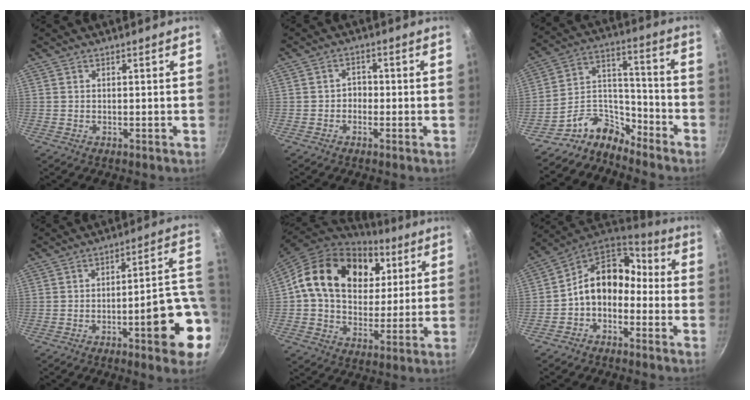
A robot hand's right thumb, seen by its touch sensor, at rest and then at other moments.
{"total": 2.1, "force": [-0.8, 1.8, 0.9], "torque": [0.001, 0.011, -0.017]}
{"total": 10.7, "force": [-9.3, 4.5, 2.7], "torque": [-0.027, 0.107, -0.193]}
{"total": 16.1, "force": [-4.8, 4.6, 14.6], "torque": [-0.154, 0.035, -0.065]}
{"total": 22.2, "force": [7.6, 15.9, 13.5], "torque": [-0.215, -0.004, 0.120]}
{"total": 12.1, "force": [-2.4, 9.1, 7.5], "torque": [-0.097, 0.065, -0.065]}